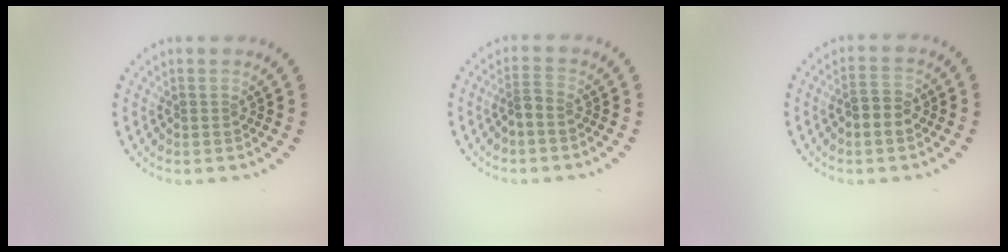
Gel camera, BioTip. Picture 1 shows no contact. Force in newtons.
{"total": 1.4, "press": 1.0, "slide": 0.9}
{"total": 2.5, "press": 2.5, "slide": 0.3}